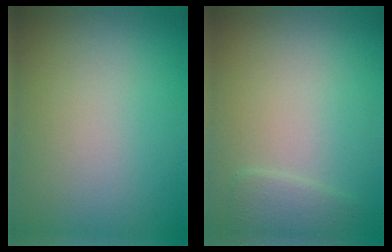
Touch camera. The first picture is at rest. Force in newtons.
{"total": 1.5, "press": 1.4, "slide": 0.1}